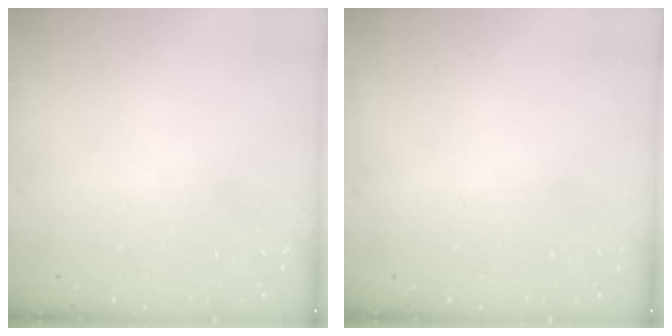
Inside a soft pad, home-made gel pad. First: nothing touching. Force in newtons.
{"total": 0.0}